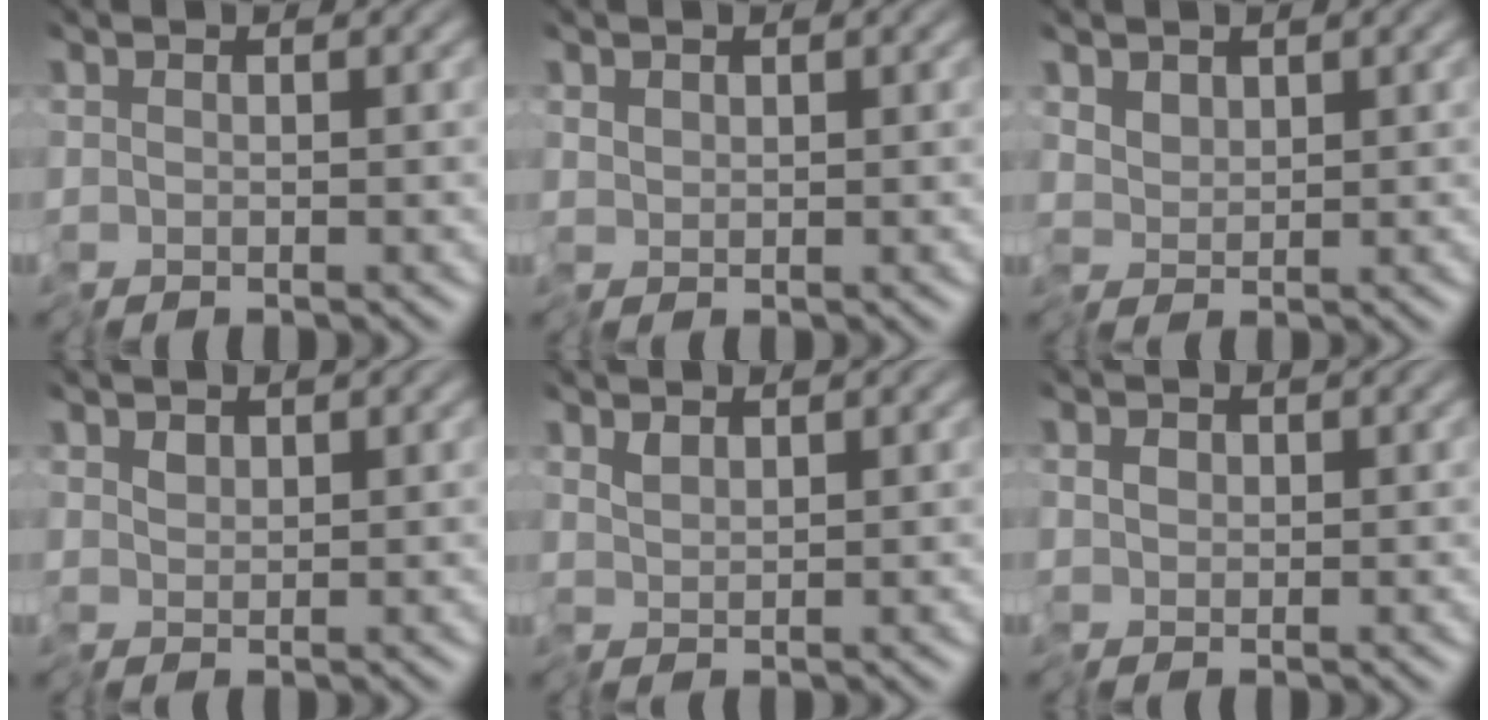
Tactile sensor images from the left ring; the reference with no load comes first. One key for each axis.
{"total": 0.7, "fx": 0.2, "fy": 0.4, "fz": 0.5, "tx": -0.011, "ty": 0.000, "tz": 0.002}
{"total": 1.4, "fx": 0.4, "fy": 1.0, "fz": 0.8, "tx": -0.011, "ty": 0.000, "tz": 0.009}
{"total": 0.6, "fx": 0.4, "fy": 0.3, "fz": 0.4, "tx": -0.004, "ty": -0.001, "tz": 0.007}
{"total": 0.5, "fx": 0.4, "fy": -0.2, "fz": 0.3, "tx": -0.002, "ty": -0.003, "tz": 0.011}
{"total": 1.4, "fx": -0.1, "fy": 1.1, "fz": 0.9, "tx": -0.013, "ty": 0.002, "tz": -0.005}